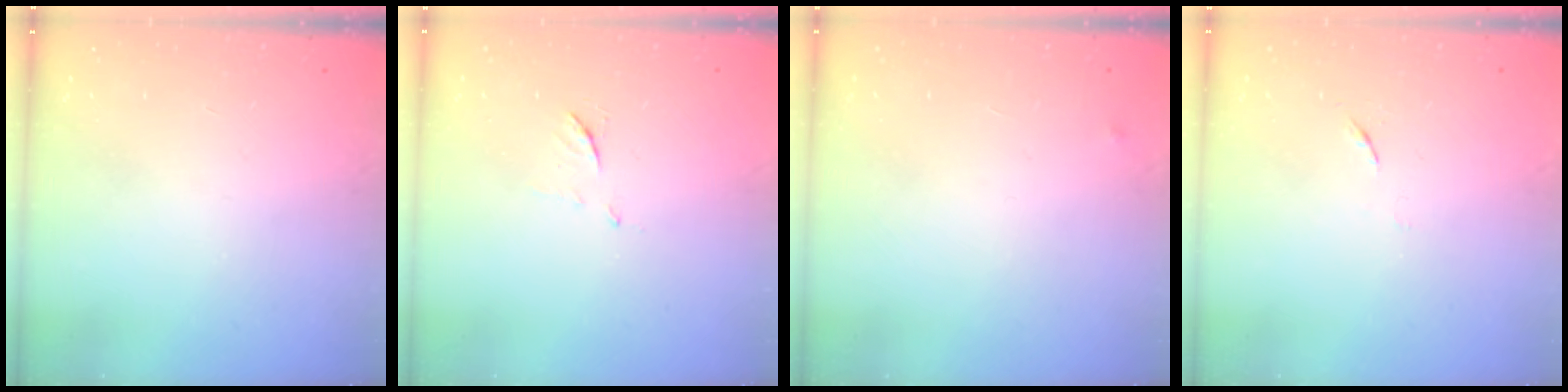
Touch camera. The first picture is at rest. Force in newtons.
{"total": 5.5, "press": 5.4, "slide": 0.7}
{"total": 2.5, "press": 2.4, "slide": 0.4}
{"total": 3.5, "press": 3.4, "slide": 0.6}